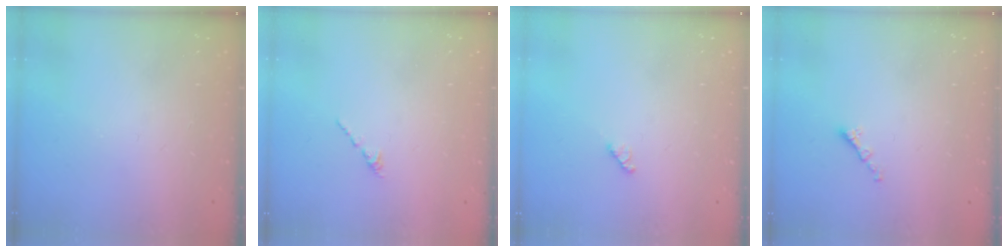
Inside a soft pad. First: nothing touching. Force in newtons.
{"total": 0.6, "press": 0.5, "slide": 0.3}
{"total": 2.9, "press": 2.9, "slide": 0.3}
{"total": 1.4, "press": 1.2, "slide": 0.6}